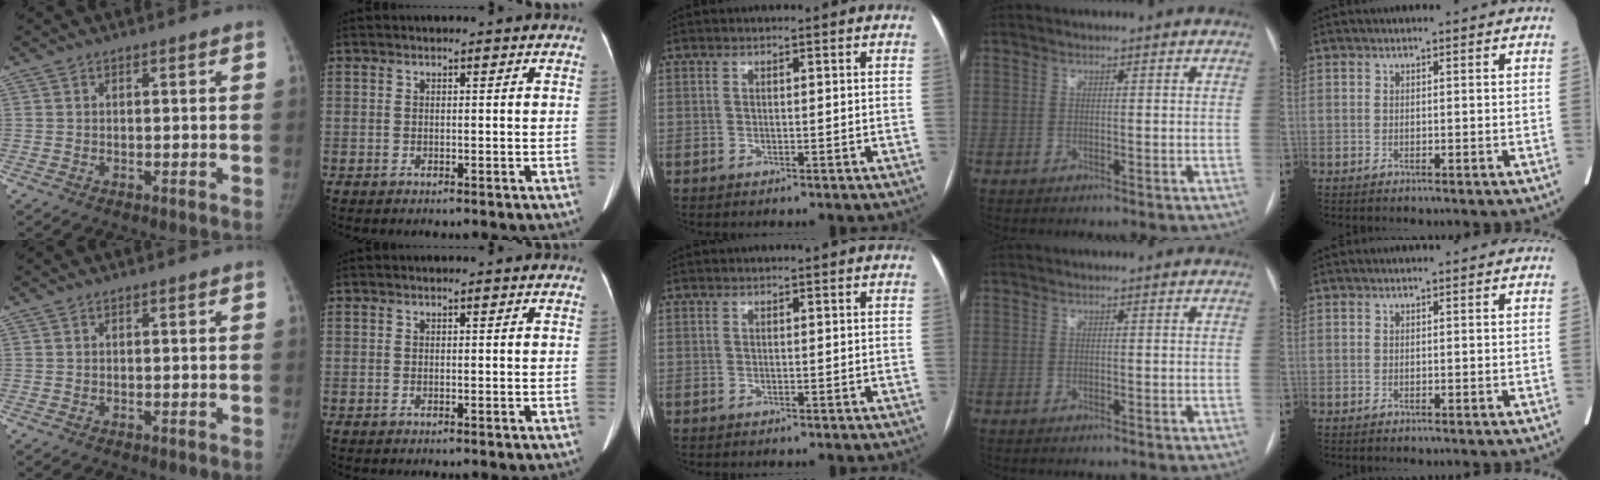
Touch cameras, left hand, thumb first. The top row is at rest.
{}